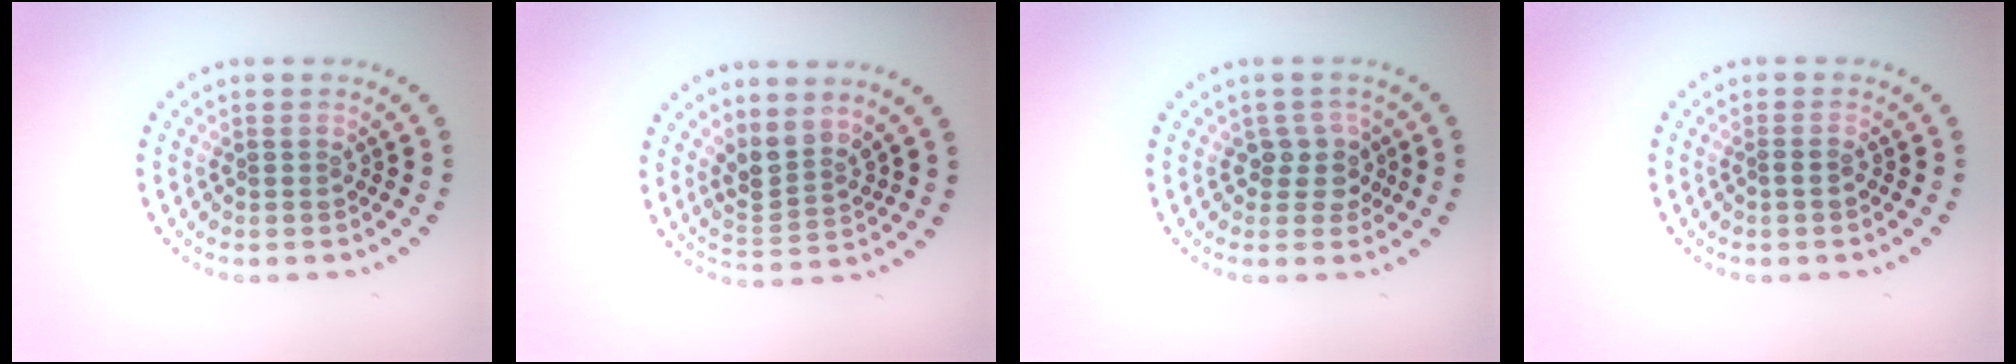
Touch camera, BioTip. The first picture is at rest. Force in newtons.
{"total": 2.8, "press": 2.0, "slide": 2.0}
{"total": 2.1, "press": 1.7, "slide": 1.3}
{"total": 0.6, "press": 0.3, "slide": 0.4}